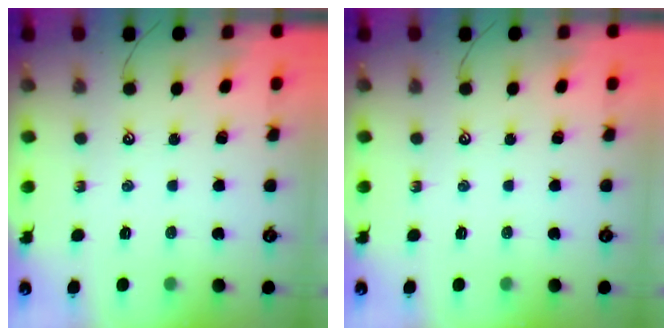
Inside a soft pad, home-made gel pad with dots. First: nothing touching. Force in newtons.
{"total": 0.0}